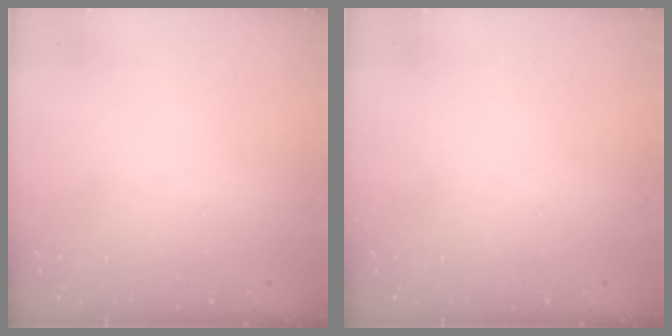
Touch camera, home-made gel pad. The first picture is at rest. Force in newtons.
{"total": 0.0}